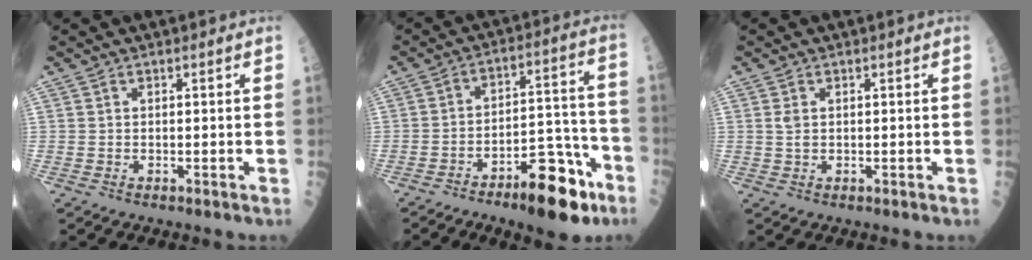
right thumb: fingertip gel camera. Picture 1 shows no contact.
{"total": 15.1, "force": [-8.9, 5.5, 10.9], "torque": [-0.130, 0.071, -0.133]}
{"total": 1.7, "force": [0.3, 1.0, 1.2], "torque": [-0.025, -0.002, 0.009]}